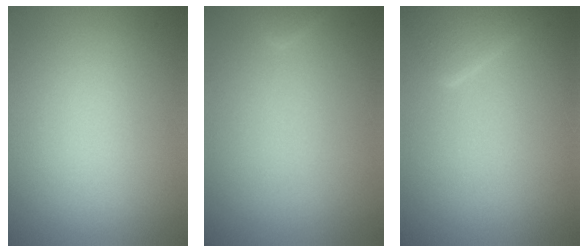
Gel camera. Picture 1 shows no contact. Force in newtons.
{"total": 0.7, "press": 0.7, "slide": 0.0}
{"total": 2.2, "press": 2.2, "slide": 0.2}